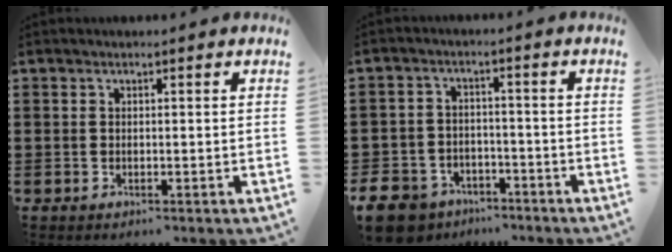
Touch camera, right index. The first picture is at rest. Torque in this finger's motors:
{"motor_torque": [0.16, 0.63, -0.25, -0.21]}